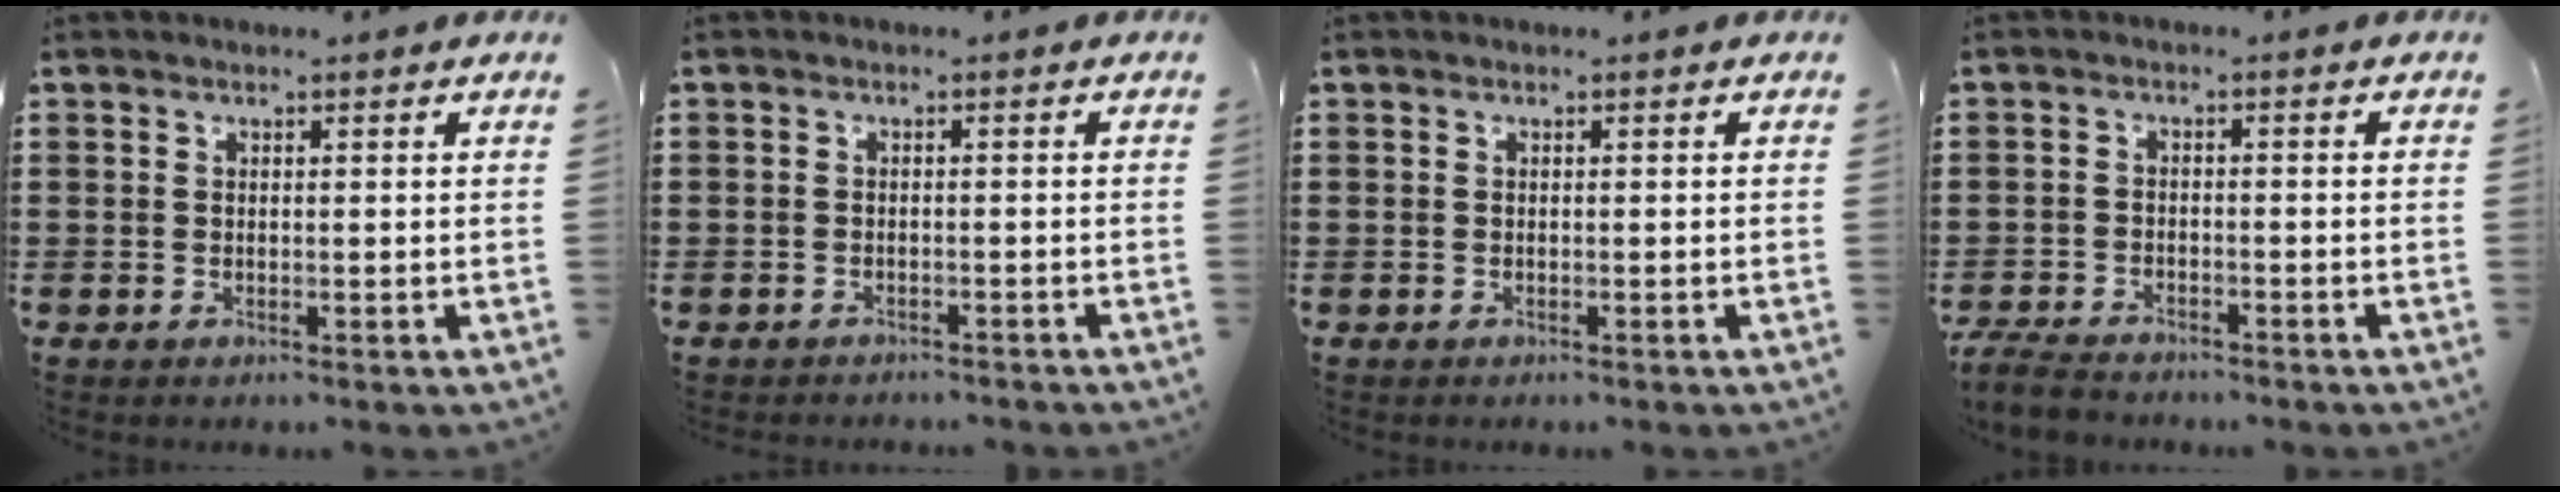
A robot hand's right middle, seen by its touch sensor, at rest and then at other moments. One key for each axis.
{"total": 1.6, "fx": -1.5, "fy": 0.4, "fz": -0.2, "tx": 0.001, "ty": 0.004, "tz": -0.035}
{"total": 0.0}
{"total": 3.8, "fx": -3.7, "fy": 0.7, "fz": 1.0, "tx": -0.038, "ty": -0.008, "tz": -0.078}